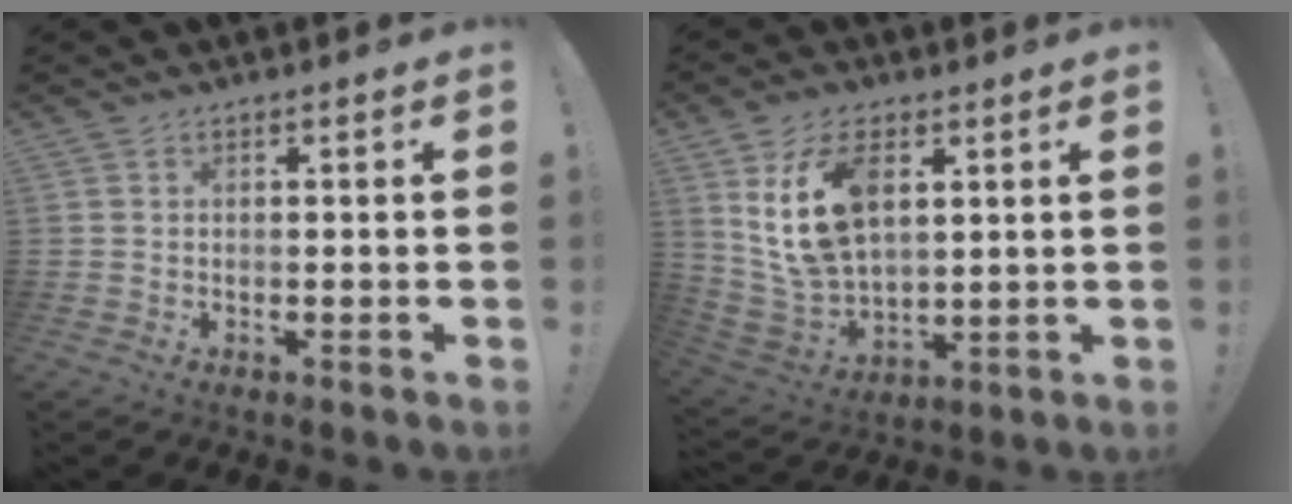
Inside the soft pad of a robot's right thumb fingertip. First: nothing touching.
{"total": 15.4, "force": [6.0, 9.2, 10.8], "torque": [-0.209, -0.022, 0.110]}